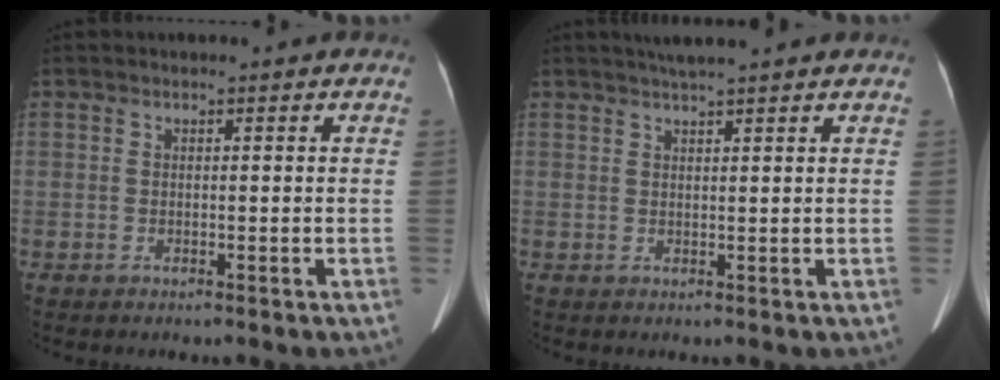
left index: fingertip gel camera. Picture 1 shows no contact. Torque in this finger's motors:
{"motor_torque": [0.00, -0.18, 0.04, 0.05]}